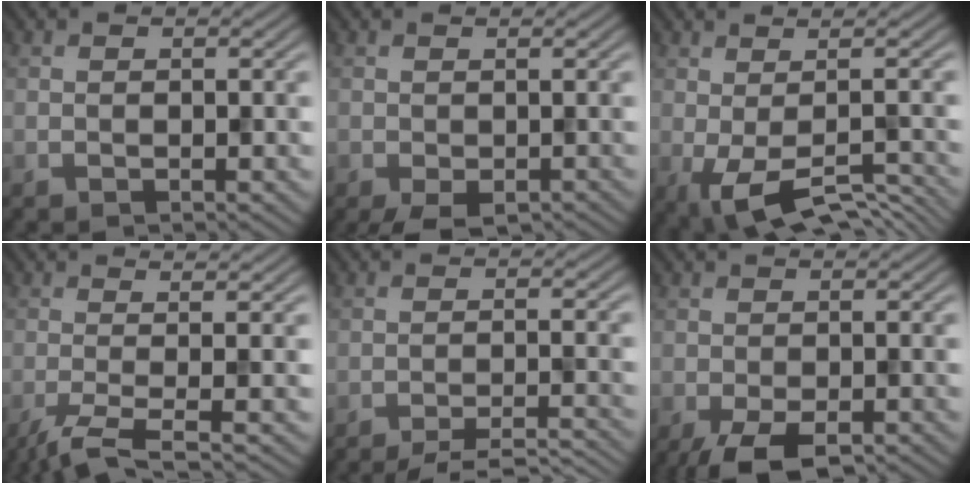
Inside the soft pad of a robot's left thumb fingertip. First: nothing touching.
{"total": 3.4, "force": [-2.0, 1.9, 2.0], "torque": [-0.040, -0.011, -0.036]}
{"total": 7.0, "force": [-2.5, 2.0, 6.3], "torque": [-0.099, -0.004, -0.036]}
{"total": 5.3, "force": [-1.7, 0.9, 4.9], "torque": [-0.073, -0.002, -0.045]}
{"total": 5.9, "force": [-5.2, 0.7, 2.8], "torque": [-0.048, 0.004, -0.079]}
{"total": 5.3, "force": [-3.2, 2.5, 3.4], "torque": [-0.059, -0.017, -0.051]}